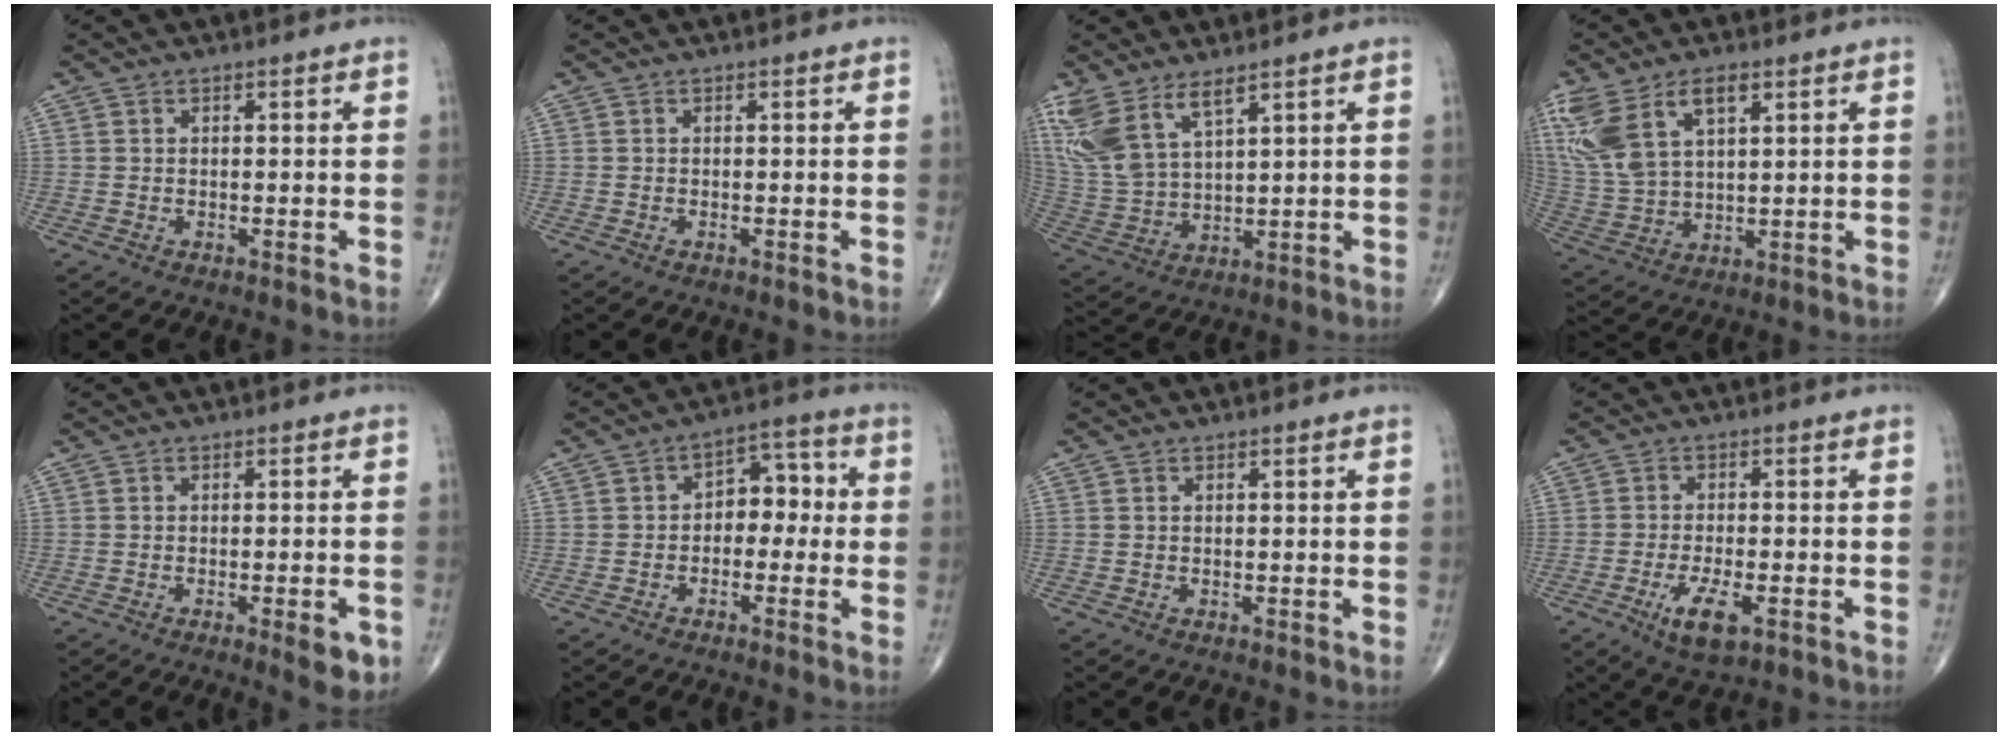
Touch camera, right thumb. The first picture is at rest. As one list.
[{"total": 0.0}, {"total": 11.7, "force": [7.5, 4.6, 7.7], "torque": [-0.170, -0.025, 0.170]}, {"total": 14.6, "force": [6.8, 7.7, 10.4], "torque": [-0.224, -0.010, 0.146]}, {"total": 5.2, "force": [-2.2, 1.4, 4.5], "torque": [-0.048, -0.002, -0.026]}, {"total": 7.1, "force": [-0.5, 5.0, 5.1], "torque": [-0.036, 0.034, -0.021]}, {"total": 0.0}, {"total": 6.7, "force": [-3.0, 2.4, 5.5], "torque": [-0.102, -0.001, -0.048]}]